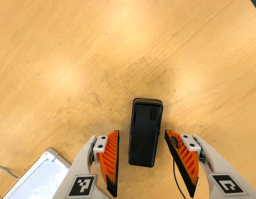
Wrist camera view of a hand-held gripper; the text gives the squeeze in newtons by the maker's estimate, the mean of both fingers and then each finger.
{"total": 0.0}